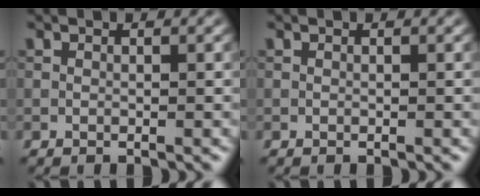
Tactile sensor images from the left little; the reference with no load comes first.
{"total": 0.0}